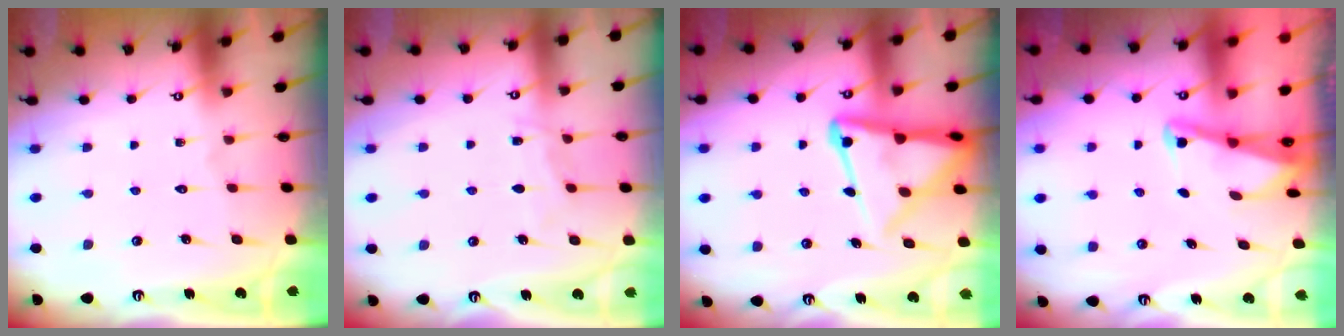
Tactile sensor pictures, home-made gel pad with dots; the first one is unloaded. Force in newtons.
{"total": 4.9, "press": 4.9, "slide": 0.6}
{"total": 13.5, "press": 13.5, "slide": 1.5}
{"total": 2.1, "press": 2.0, "slide": 0.3}